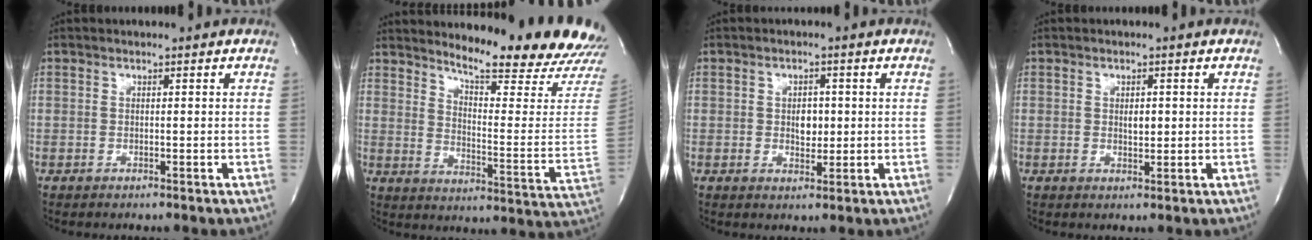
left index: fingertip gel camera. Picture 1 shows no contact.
{"total": 18.6, "force": [17.4, 0.3, 6.6], "torque": [-0.105, -0.108, 0.217]}
{"total": 3.0, "force": [0.2, 1.9, 2.3], "torque": [-0.032, 0.000, 0.005]}
{"total": 1.8, "force": [0.3, 0.9, 1.6], "torque": [-0.025, -0.001, 0.006]}